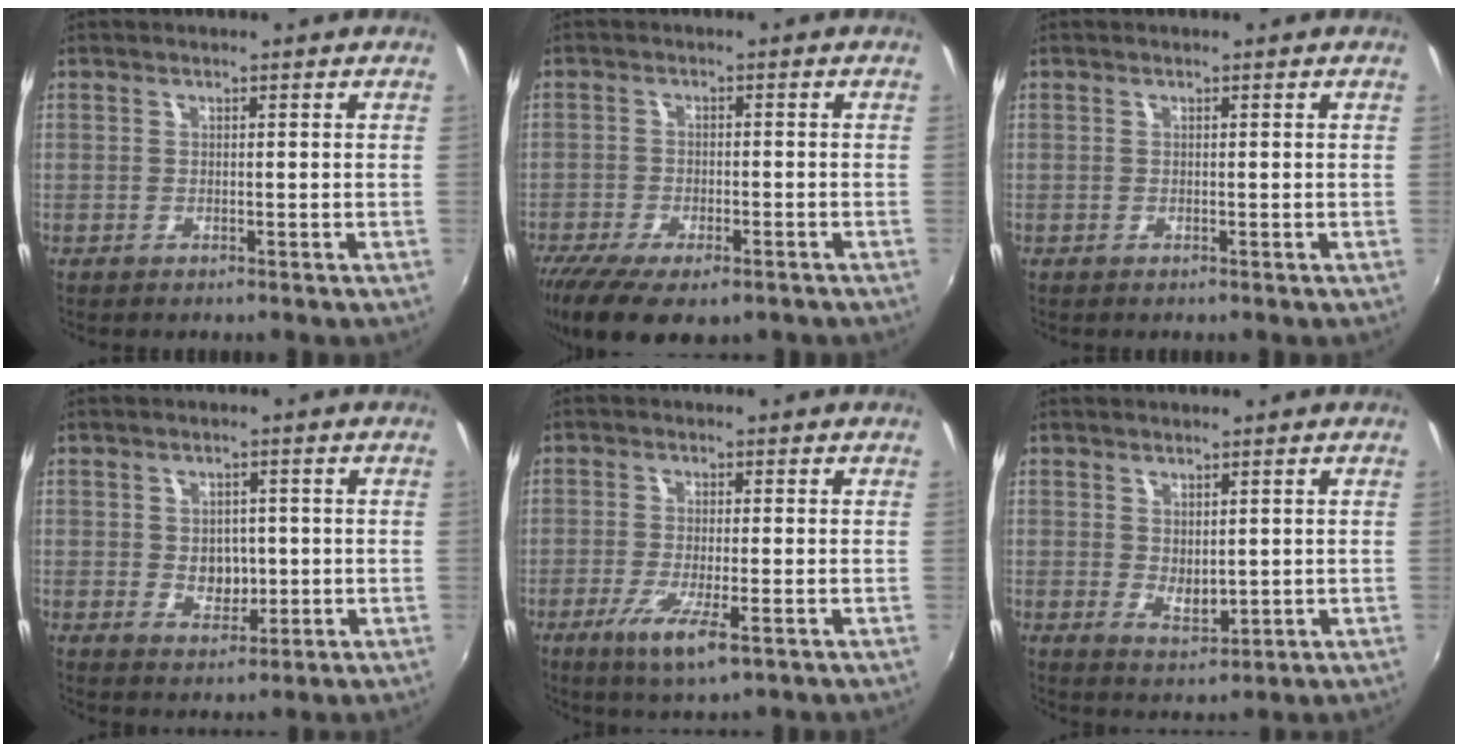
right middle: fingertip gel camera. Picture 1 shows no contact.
{"total": 13.5, "force": [-9.3, 5.3, 8.2], "torque": [-0.184, -0.050, -0.148]}
{"total": 0.0}
{"total": 4.6, "force": [-0.2, 3.7, 2.8], "torque": [-0.042, 0.000, 0.000]}
{"total": 7.0, "force": [-3.4, 1.0, 6.0], "torque": [-0.125, -0.022, -0.059]}
{"total": 3.4, "force": [0.9, 2.2, 2.5], "torque": [-0.037, -0.007, 0.020]}